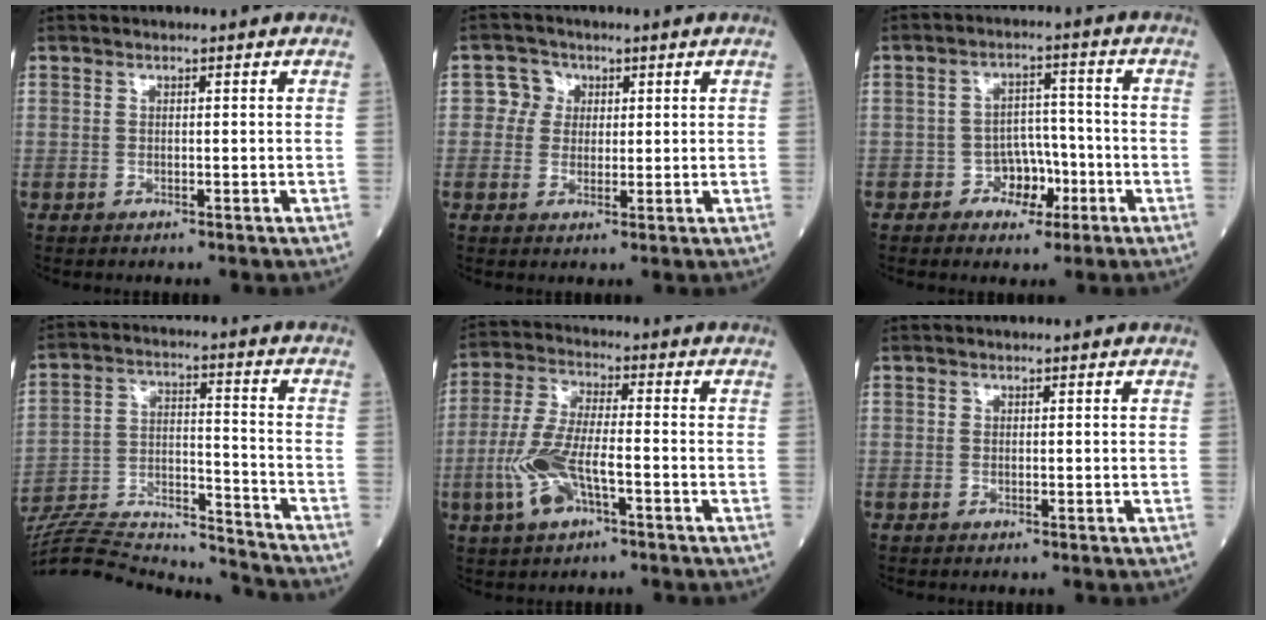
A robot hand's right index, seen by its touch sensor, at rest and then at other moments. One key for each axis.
{"total": 3.5, "fx": 0.8, "fy": 3.4, "fz": 0.3, "tx": 0.001, "ty": 0.008, "tz": 0.010}
{"total": 5.0, "fx": -2.2, "fy": 3.8, "fz": 2.4, "tx": -0.027, "ty": 0.015, "tz": -0.035}
{"total": 21.3, "fx": -20.6, "fy": 1.8, "fz": 5.0, "tx": -0.120, "ty": 0.009, "tz": -0.328}
{"total": 9.6, "fx": -3.3, "fy": 3.0, "fz": 8.5, "tx": -0.192, "ty": 0.002, "tz": -0.062}
{"total": 0.0}